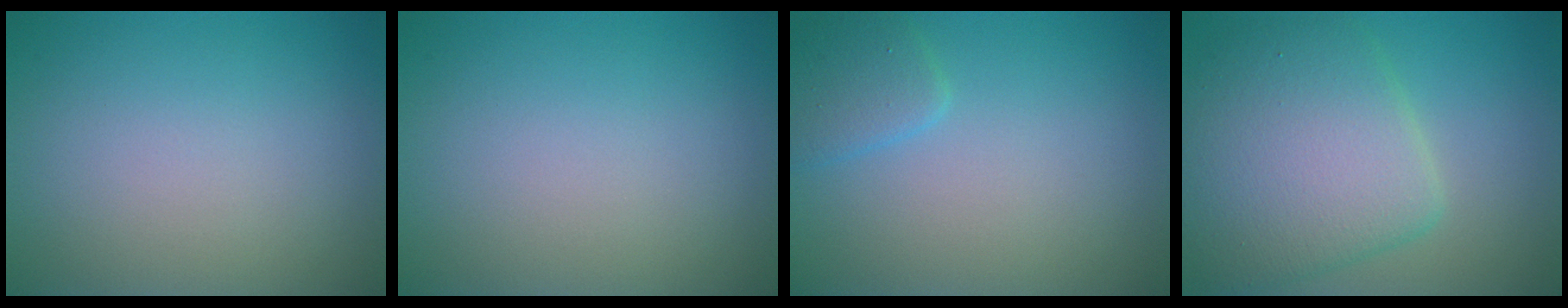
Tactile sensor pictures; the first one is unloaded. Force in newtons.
{"total": 0.0}
{"total": 1.9, "press": 1.9, "slide": 0.2}
{"total": 7.9, "press": 7.9, "slide": 0.2}